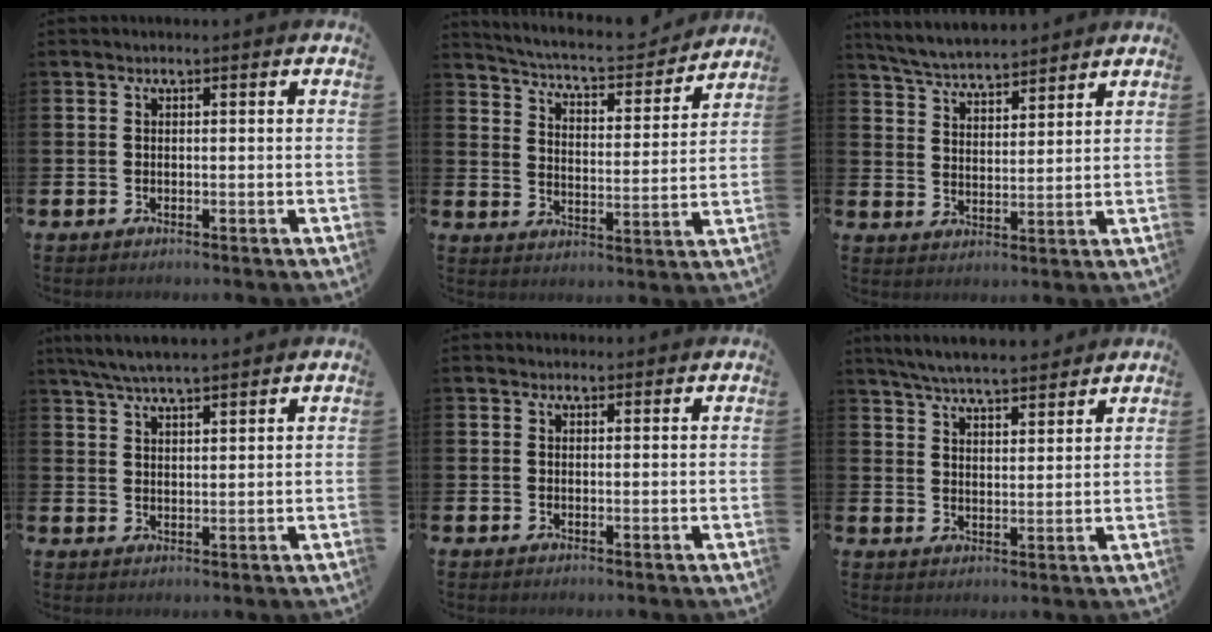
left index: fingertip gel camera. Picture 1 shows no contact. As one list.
[{"total": 5.9, "force": [5.6, 1.0, 1.6], "torque": [-0.055, -0.044, 0.090]}, {"total": 5.2, "force": [5.1, 0.5, 0.6], "torque": [-0.031, -0.033, 0.090]}, {"total": 5.5, "force": [5.2, 0.5, 1.7], "torque": [-0.055, -0.013, 0.096]}, {"total": 1.0, "force": [0.9, 0.4, 0.1], "torque": [0.011, -0.001, 0.014]}, {"total": 5.9, "force": [5.8, 0.5, 1.3], "torque": [-0.049, -0.026, 0.105]}]